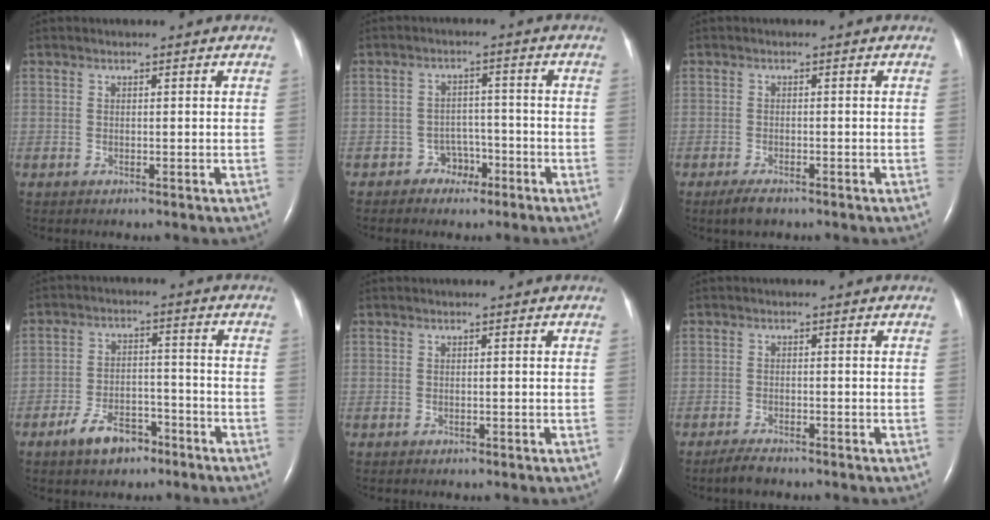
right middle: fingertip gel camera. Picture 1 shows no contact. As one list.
[{"total": 3.4, "force": [-2.2, 2.6, 0.6], "torque": [-0.004, 0.013, -0.031]}, {"total": 2.6, "force": [-1.9, 0.8, 1.6], "torque": [-0.041, -0.006, -0.031]}, {"total": 6.8, "force": [-4.6, 3.5, 3.6], "torque": [-0.075, 0.009, -0.072]}, {"total": 0.0}, {"total": 2.4, "force": [-2.0, 0.5, 1.1], "torque": [-0.032, -0.006, -0.036]}]